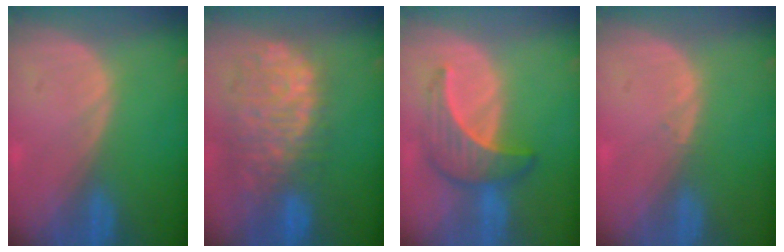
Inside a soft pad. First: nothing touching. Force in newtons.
{"total": 12.0, "press": 9.9, "slide": 6.8}
{"total": 6.5, "press": 6.4, "slide": 1.2}
{"total": 0.6, "press": 0.5, "slide": 0.4}